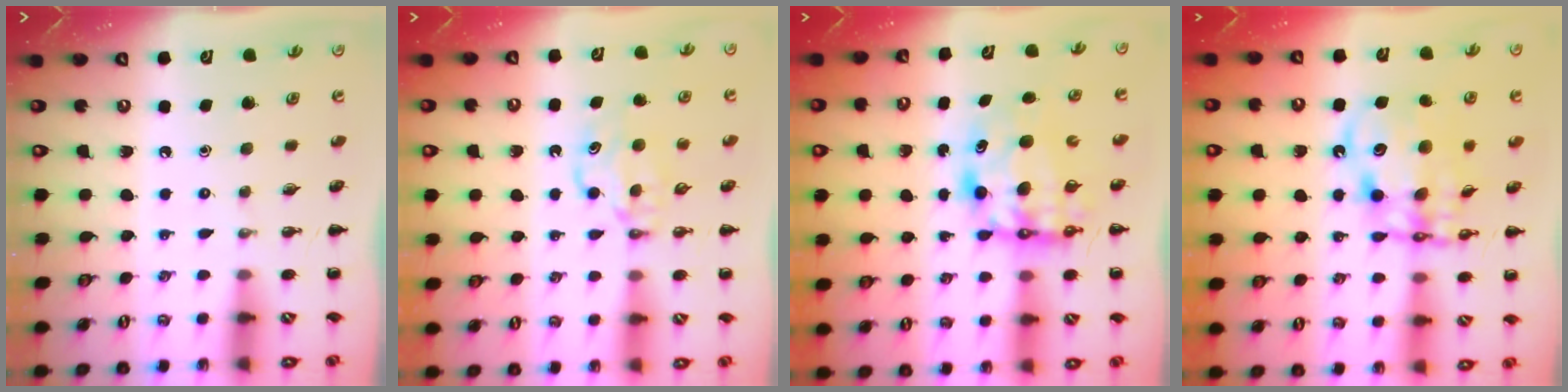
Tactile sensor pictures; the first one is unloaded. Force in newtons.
{"total": 6.5, "press": 6.5, "slide": 0.6}
{"total": 7.4, "press": 7.2, "slide": 1.8}
{"total": 12.6, "press": 12.2, "slide": 3.0}